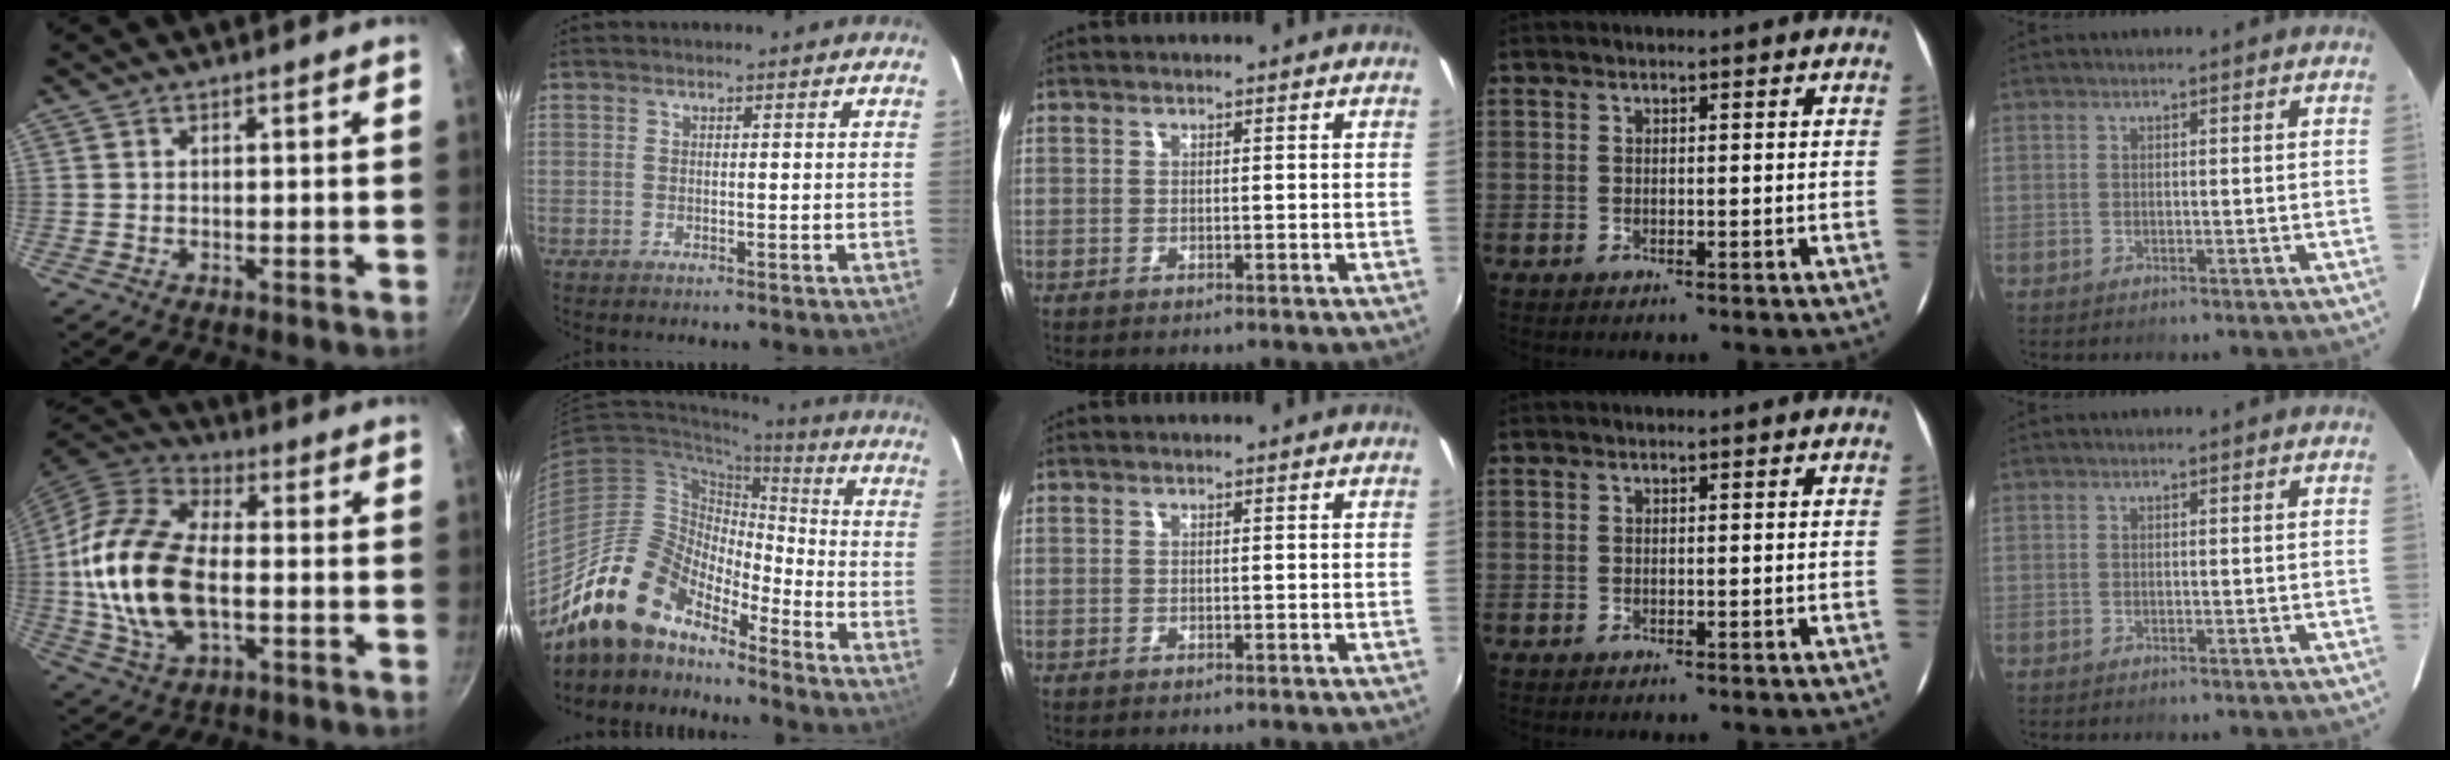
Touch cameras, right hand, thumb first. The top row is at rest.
{"thumb": {"total": 20.7, "force": [-1.5, 11.9, 16.8], "torque": [-0.327, 0.025, -0.033]}, "index": {"total": 15.6, "force": [-13.1, 6.1, 5.8], "torque": [-0.112, 0.013, -0.253]}}